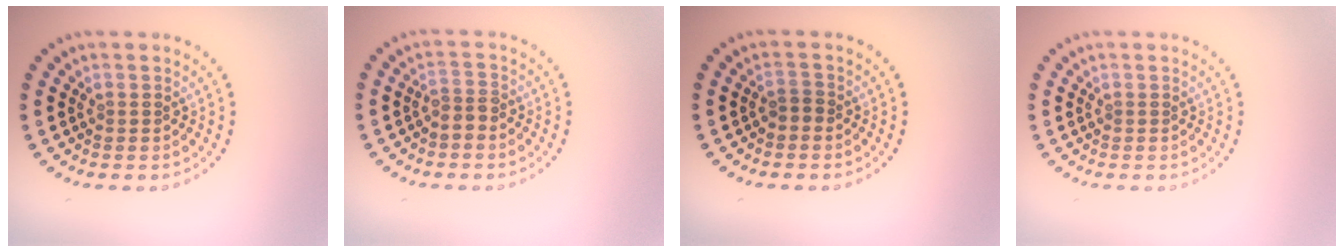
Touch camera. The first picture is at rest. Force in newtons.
{"total": 1.8, "press": 1.3, "slide": 1.2}
{"total": 0.8, "press": 0.7, "slide": 0.4}
{"total": 0.0}